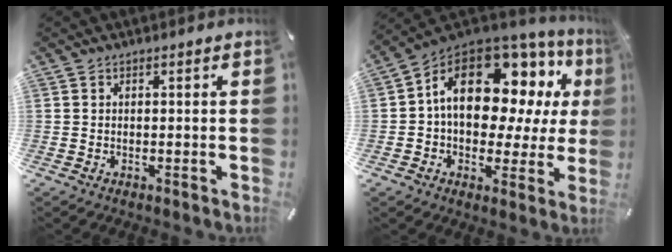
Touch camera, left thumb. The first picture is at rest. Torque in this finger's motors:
{"motor_torque": [2.51, 2.50, 2.49, -0.28, 0.32]}